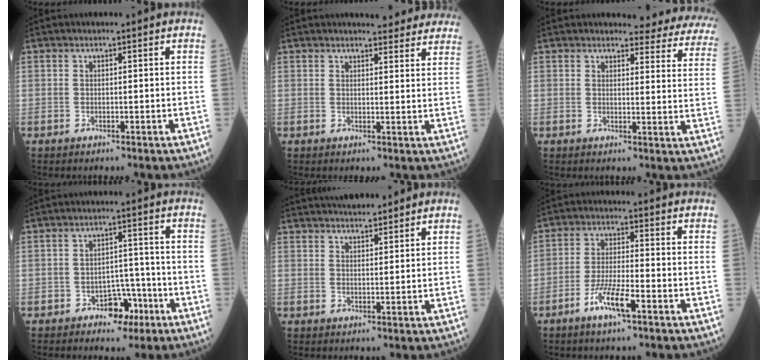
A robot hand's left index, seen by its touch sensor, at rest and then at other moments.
{"total": 9.1, "force": [8.7, 1.8, 2.2], "torque": [-0.007, -0.005, 0.080]}
{"total": 14.3, "force": [13.8, 3.0, 2.4], "torque": [0.017, -0.078, 0.113]}
{"total": 5.1, "force": [-3.0, 3.0, 2.7], "torque": [-0.029, 0.015, -0.047]}
{"total": 7.1, "force": [6.6, 1.0, 2.6], "torque": [-0.036, 0.022, 0.095]}
{"total": 6.2, "force": [-3.6, 0.7, 5.1], "torque": [-0.103, -0.005, -0.071]}